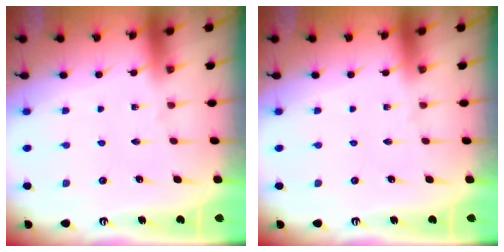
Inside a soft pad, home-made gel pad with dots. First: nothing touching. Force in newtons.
{"total": 0.0}